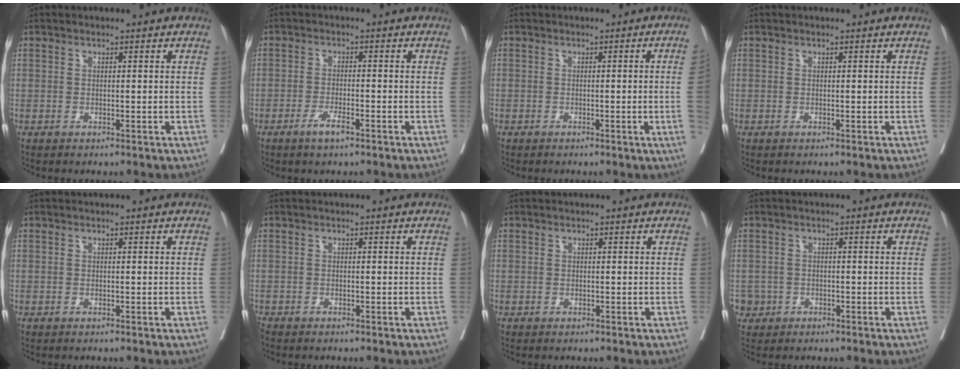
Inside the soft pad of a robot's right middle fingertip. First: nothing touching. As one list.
[{"total": 3.0, "force": [-1.8, 0.3, 2.3], "torque": [-0.046, -0.003, -0.034]}, {"total": 3.1, "force": [-0.5, -1.3, 2.7], "torque": [-0.032, -0.004, -0.006]}, {"total": 0.0}, {"total": 0.0}, {"total": 1.1, "force": [-1.0, 0.3, 0.2], "torque": [-0.009, -0.005, -0.021]}, {"total": 0.0}, {"total": 2.1, "force": [-0.8, 1.9, 0.0], "torque": [0.003, 0.009, -0.015]}]